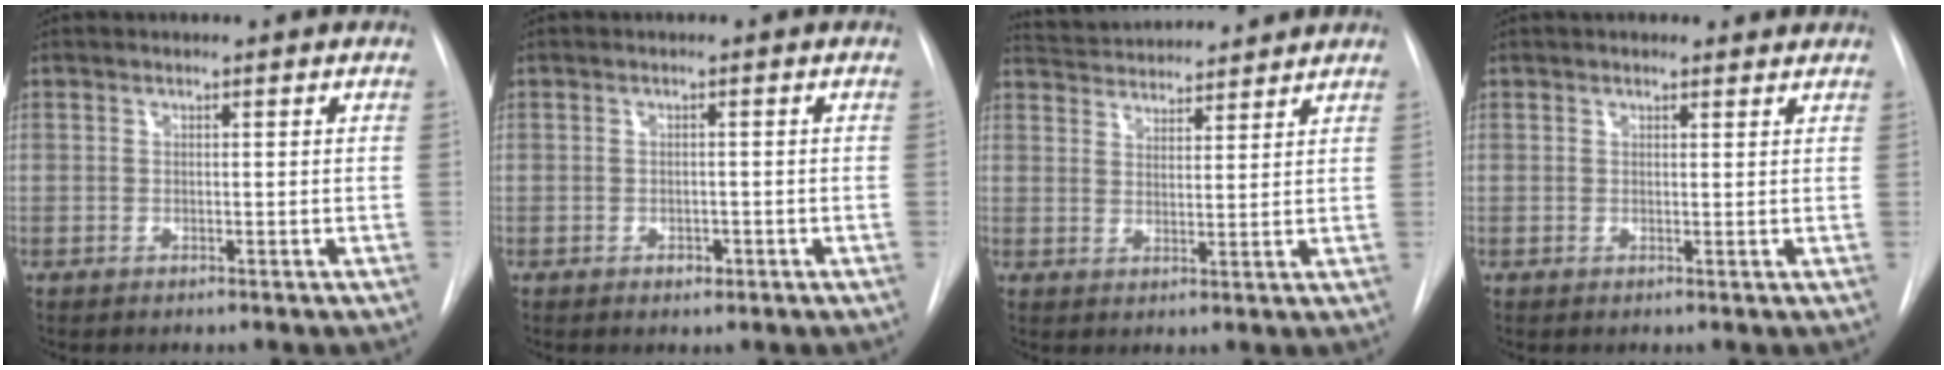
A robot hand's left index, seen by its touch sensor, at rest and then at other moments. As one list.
[{"total": 1.3, "force": [-0.6, 0.9, 0.7], "torque": [-0.010, 0.002, -0.004]}, {"total": 11.0, "force": [10.6, 1.5, 2.4], "torque": [-0.044, 0.024, 0.160]}, {"total": 4.3, "force": [3.8, 1.4, 1.5], "torque": [-0.015, 0.022, 0.041]}]